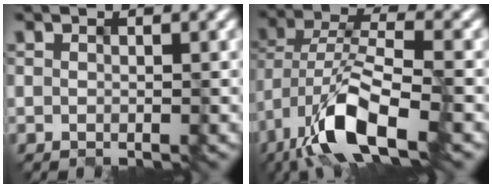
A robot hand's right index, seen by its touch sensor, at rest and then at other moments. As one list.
[{"total": 9.6, "force": [-5.2, 3.5, 7.2], "torque": [-0.140, 0.001, -0.098]}]